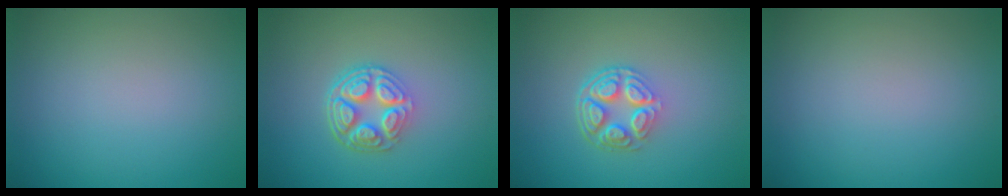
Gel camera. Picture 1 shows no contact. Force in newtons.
{"total": 5.2, "press": 3.8, "slide": 3.6}
{"total": 4.7, "press": 3.3, "slide": 3.3}
{"total": 0.0}